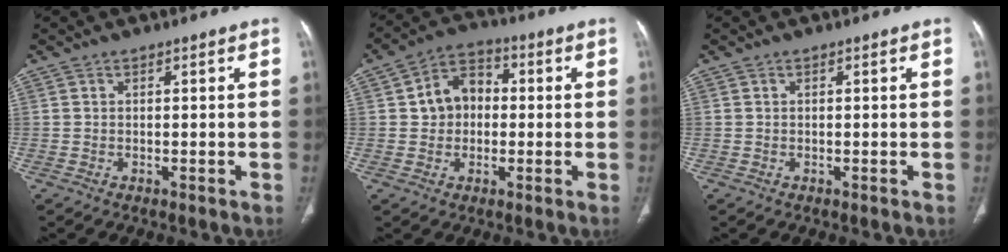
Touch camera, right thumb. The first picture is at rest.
{"total": 8.2, "force": [0.5, 6.5, 4.9], "torque": [-0.055, 0.021, 0.000]}
{"total": 0.0}